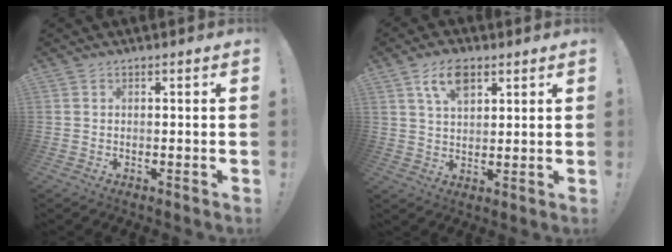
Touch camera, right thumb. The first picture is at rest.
{"total": 8.4, "force": [4.6, 4.4, 5.5], "torque": [-0.094, -0.005, 0.084]}